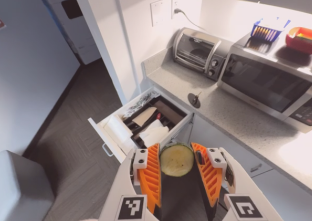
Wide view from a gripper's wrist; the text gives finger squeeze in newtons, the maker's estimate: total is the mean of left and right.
{"total": 11.0, "left": 11.6, "right": 10.5}